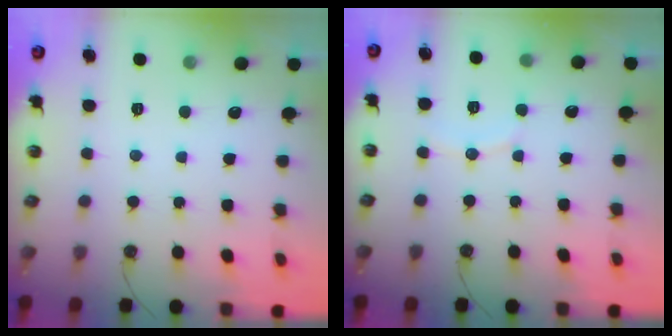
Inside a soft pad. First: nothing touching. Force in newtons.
{"total": 6.4, "press": 6.3, "slide": 0.4}